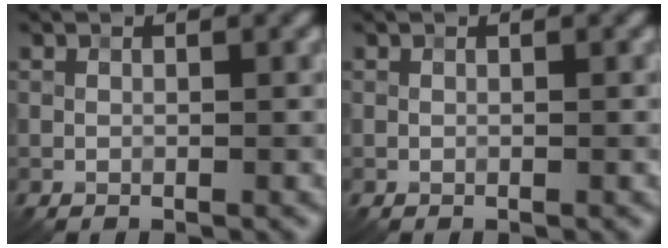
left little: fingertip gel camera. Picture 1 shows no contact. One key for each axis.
{"total": 0.0}